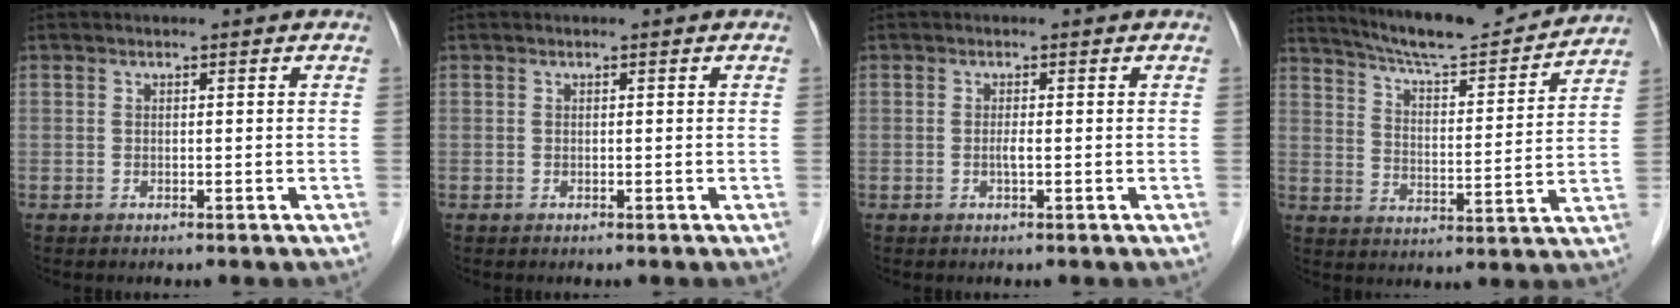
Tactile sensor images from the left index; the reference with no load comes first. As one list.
[{"total": 0.0}, {"total": 0.9, "force": [-0.5, 0.0, 0.8], "torque": [-0.016, -0.004, -0.011]}, {"total": 15.7, "force": [14.8, 1.2, 5.2], "torque": [-0.089, -0.008, 0.217]}]